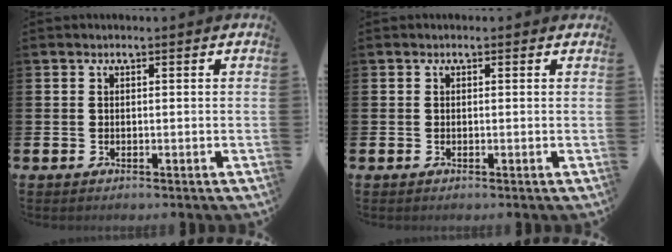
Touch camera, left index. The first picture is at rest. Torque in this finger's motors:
{"motor_torque": [0.00, -2.14, 0.10, 0.09]}